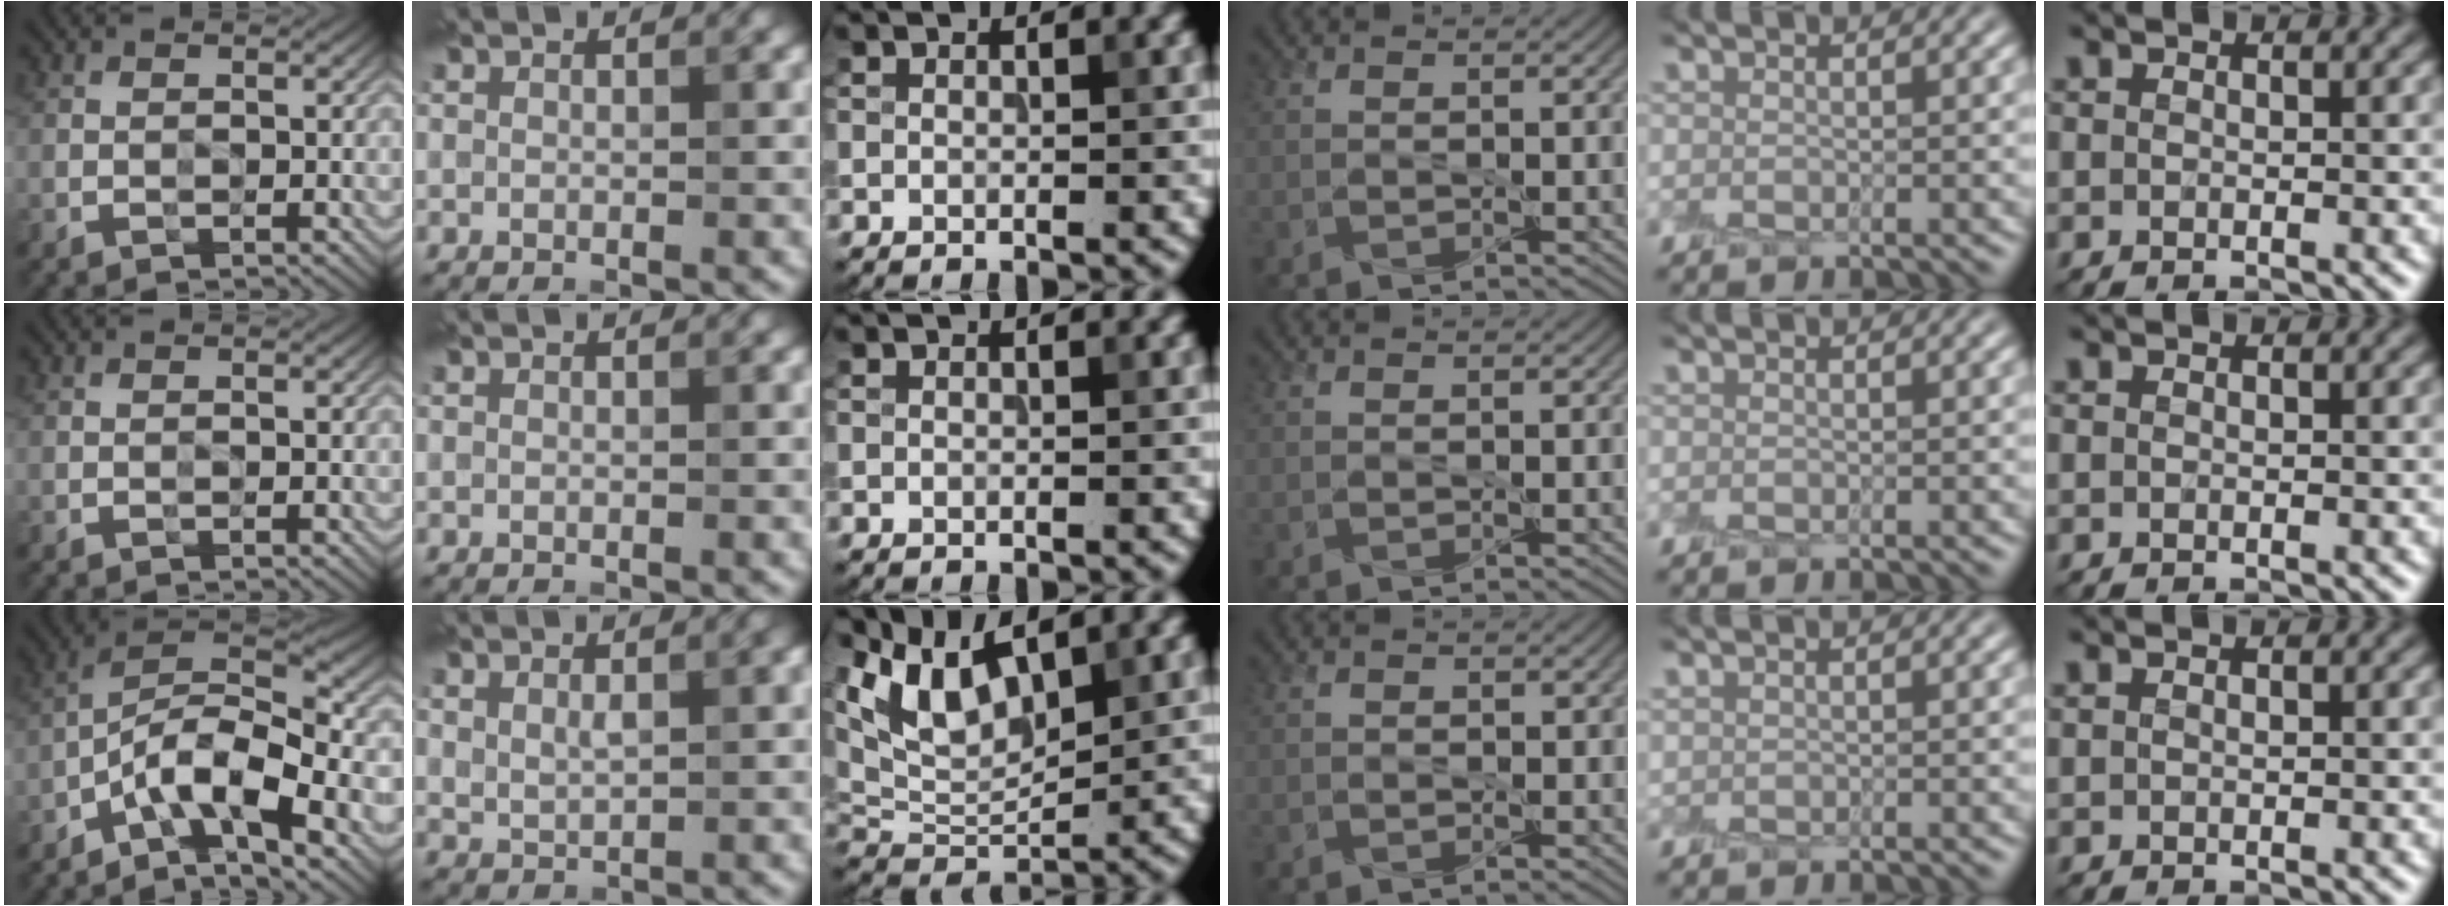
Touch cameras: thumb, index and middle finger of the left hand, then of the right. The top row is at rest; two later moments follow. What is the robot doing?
{"motion": "peel", "object": "aluminum foil"}